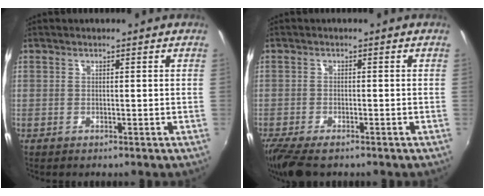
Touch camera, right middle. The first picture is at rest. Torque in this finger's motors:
{"motor_torque": [0.78, -0.64, 0.12, 0.07]}